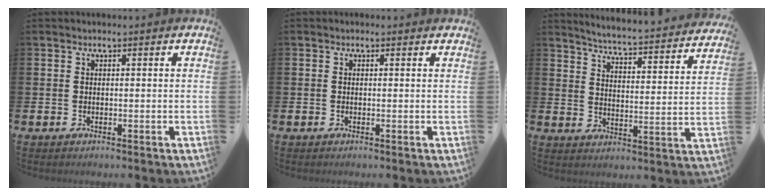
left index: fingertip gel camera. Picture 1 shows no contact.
{"total": 0.0}
{"total": 5.0, "force": [4.8, -0.3, 1.0], "torque": [-0.044, -0.045, 0.078]}